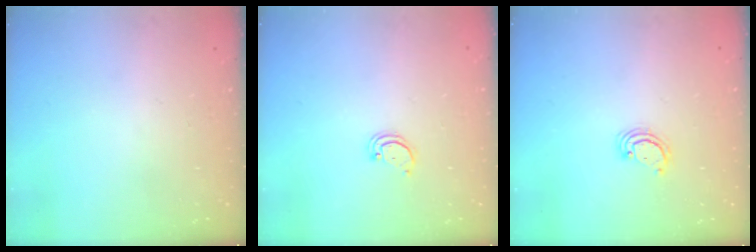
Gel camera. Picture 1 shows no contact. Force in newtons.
{"total": 1.8, "press": 1.8, "slide": 0.2}
{"total": 2.9, "press": 2.8, "slide": 0.3}